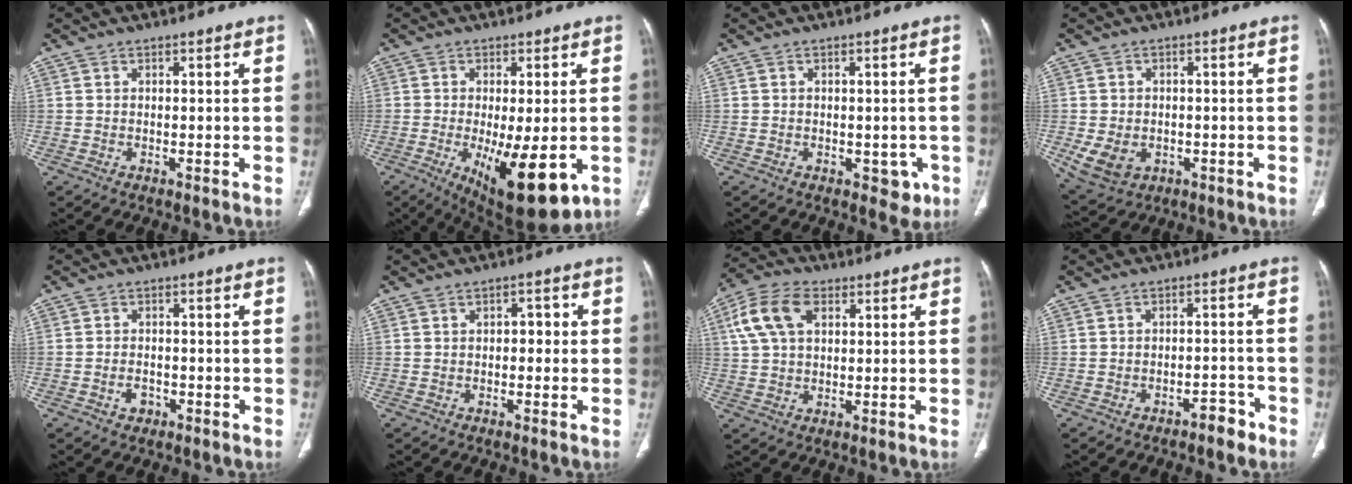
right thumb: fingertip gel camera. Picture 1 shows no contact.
{"total": 14.9, "force": [-4.4, 5.3, 13.2], "torque": [-0.188, -0.019, -0.048]}
{"total": 3.5, "force": [-1.1, 2.5, 2.2], "torque": [0.000, 0.003, -0.009]}
{"total": 7.0, "force": [-1.7, 5.3, 4.2], "torque": [-0.075, 0.002, -0.014]}
{"total": 2.6, "force": [-1.2, 1.9, 1.3], "torque": [-0.017, 0.012, -0.015]}
{"total": 2.4, "force": [0.0, 1.6, 1.8], "torque": [-0.012, 0.008, -0.007]}
{"total": 10.2, "force": [3.4, 6.3, 7.2], "torque": [-0.141, 0.016, 0.062]}
{"total": 3.6, "force": [-2.7, 1.7, 1.6], "torque": [-0.014, 0.030, -0.036]}